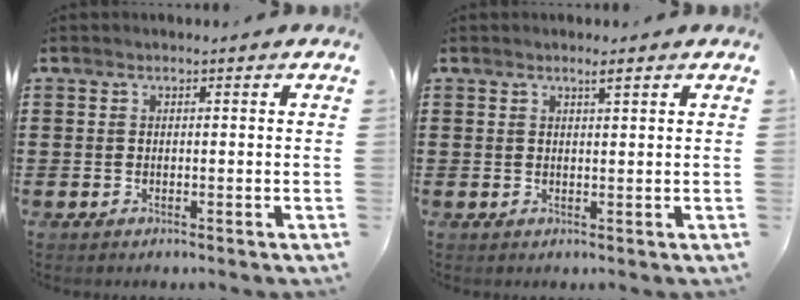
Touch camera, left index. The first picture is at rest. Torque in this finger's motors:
{"motor_torque": [0.36, -0.28, 0.05, 0.01]}